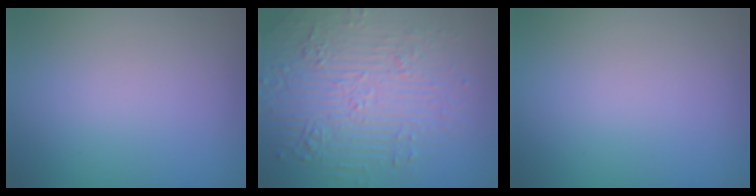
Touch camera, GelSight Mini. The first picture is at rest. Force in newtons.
{"total": 6.7, "press": 5.2, "slide": 4.2}
{"total": 0.0}